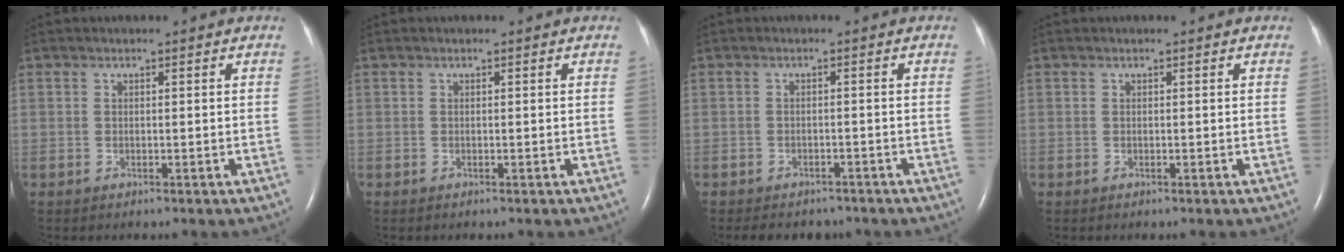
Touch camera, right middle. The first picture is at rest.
{"total": 0.0}
{"total": 7.2, "force": [-6.1, 3.2, 2.1], "torque": [-0.032, 0.003, -0.070]}
{"total": 0.0}